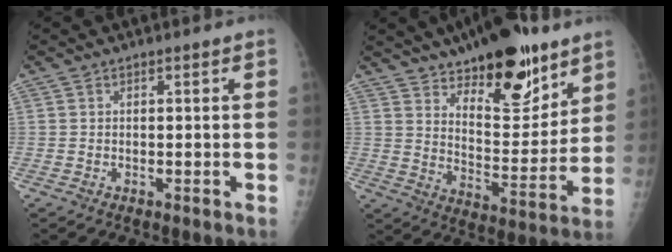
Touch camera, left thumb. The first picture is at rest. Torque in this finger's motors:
{"motor_torque": [0.46, 0.57, 0.04, -0.34, 0.09]}